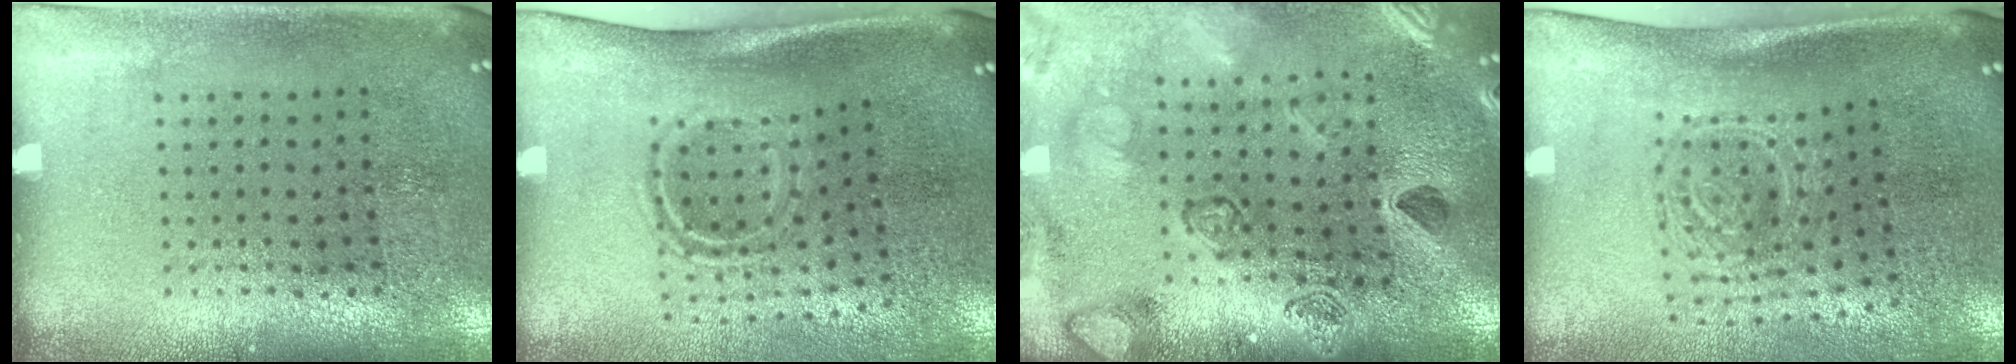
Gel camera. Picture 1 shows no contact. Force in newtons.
{"total": 1.9, "press": 1.1, "slide": 1.5}
{"total": 2.3, "press": 2.3, "slide": 0.3}
{"total": 1.8, "press": 1.3, "slide": 1.3}